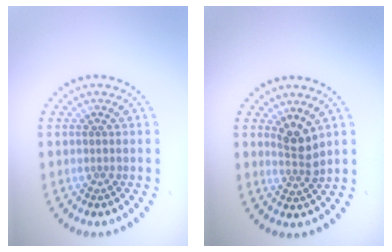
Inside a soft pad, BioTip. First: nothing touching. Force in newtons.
{"total": 2.4, "press": 1.8, "slide": 1.6}